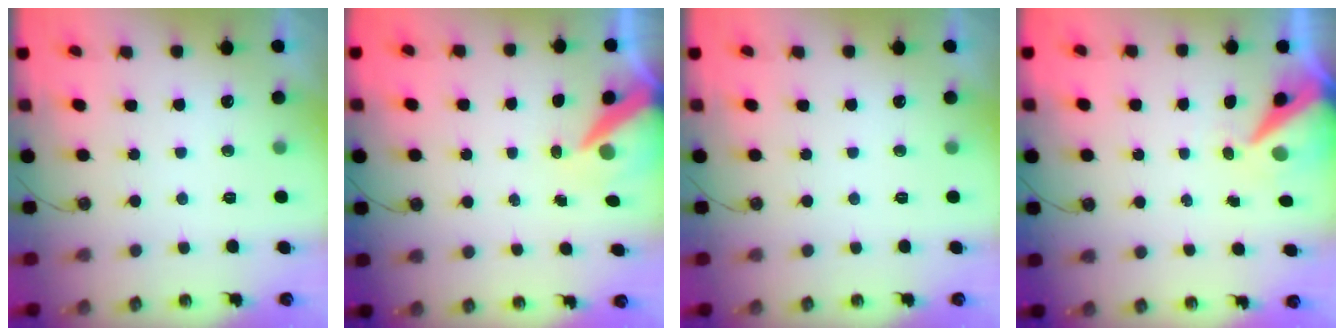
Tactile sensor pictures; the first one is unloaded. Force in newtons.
{"total": 9.0, "press": 9.0, "slide": 0.8}
{"total": 0.0}
{"total": 8.6, "press": 8.5, "slide": 1.2}